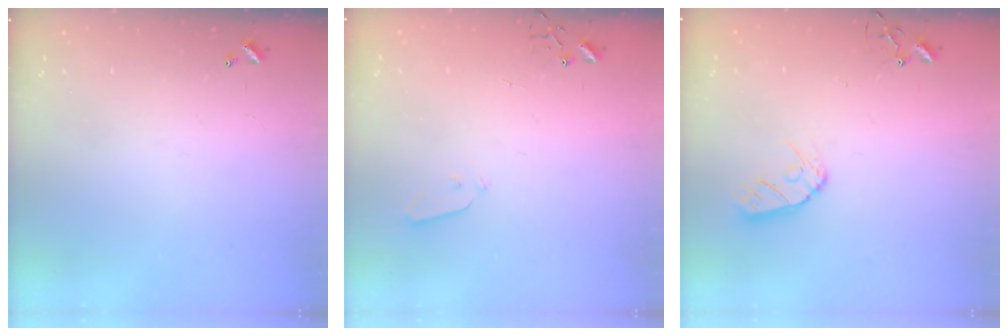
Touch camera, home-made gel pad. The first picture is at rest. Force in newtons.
{"total": 3.0, "press": 2.9, "slide": 0.7}
{"total": 9.0, "press": 8.9, "slide": 0.8}